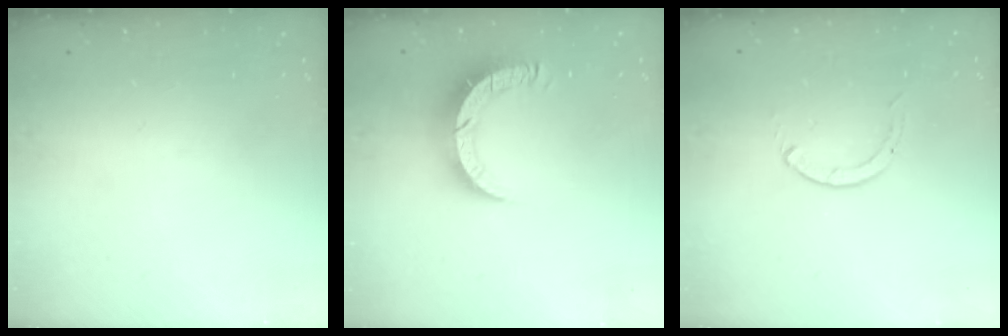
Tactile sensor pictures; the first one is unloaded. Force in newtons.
{"total": 9.4, "press": 9.4, "slide": 0.7}
{"total": 0.0}